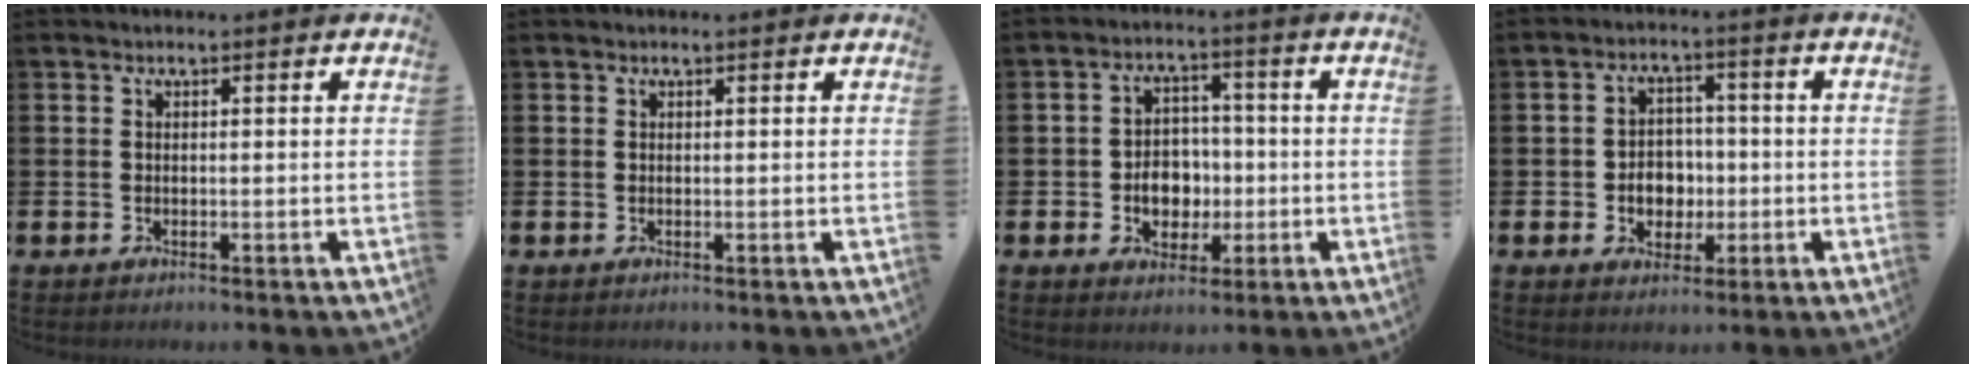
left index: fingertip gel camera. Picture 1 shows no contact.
{"total": 0.5, "force": [0.5, 0.0, 0.2], "torque": [-0.004, 0.000, 0.009]}
{"total": 5.0, "force": [-0.9, 4.3, 2.4], "torque": [-0.039, 0.007, -0.024]}
{"total": 4.2, "force": [-0.6, 3.8, 1.7], "torque": [-0.027, 0.003, -0.021]}